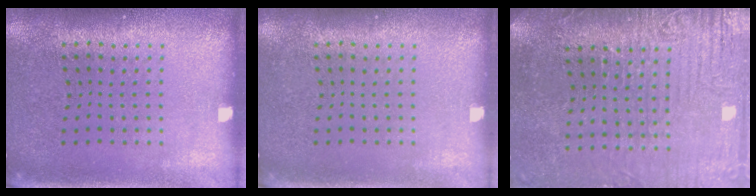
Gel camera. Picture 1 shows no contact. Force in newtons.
{"total": 0.0}
{"total": 4.0, "press": 3.7, "slide": 1.5}